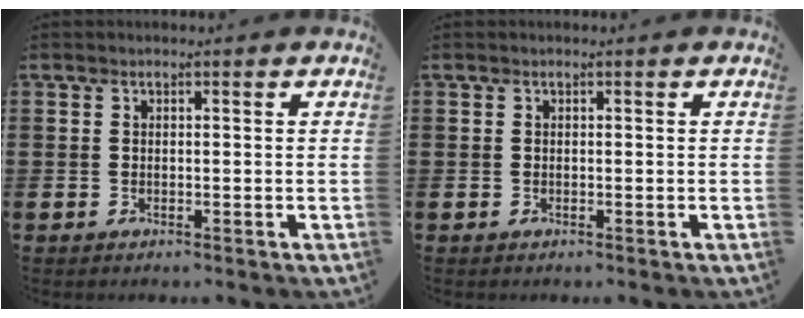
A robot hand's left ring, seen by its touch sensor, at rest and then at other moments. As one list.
[{"total": 0.0}]